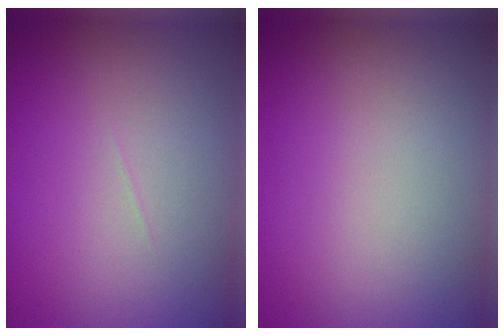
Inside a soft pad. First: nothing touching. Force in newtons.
{"total": 0.0}